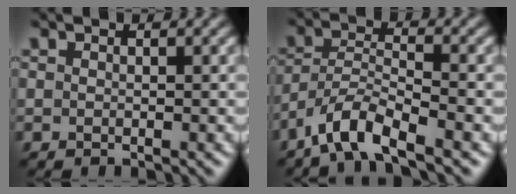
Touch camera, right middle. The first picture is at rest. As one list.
[{"total": 5.1, "force": [-3.9, 1.1, 3.1], "torque": [-0.056, 0.001, -0.080]}]